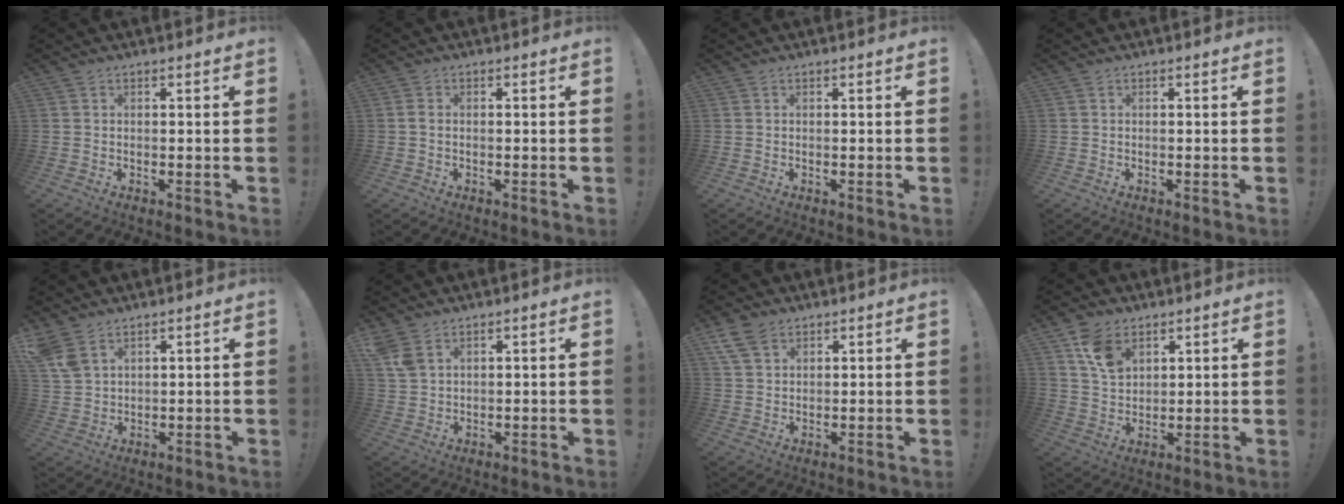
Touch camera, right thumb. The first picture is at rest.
{"total": 0.9, "force": [-0.2, 0.5, 0.7], "torque": [-0.015, 0.004, -0.003]}
{"total": 0.0}
{"total": 0.0}
{"total": 6.6, "force": [4.0, 3.8, 3.5], "torque": [-0.071, -0.016, 0.080]}
{"total": 5.3, "force": [3.1, 2.9, 3.1], "torque": [-0.060, -0.013, 0.059]}
{"total": 7.4, "force": [4.4, 4.5, 3.9], "torque": [-0.077, -0.008, 0.090]}
{"total": 9.2, "force": [5.3, 5.9, 4.6], "torque": [-0.077, -0.018, 0.105]}